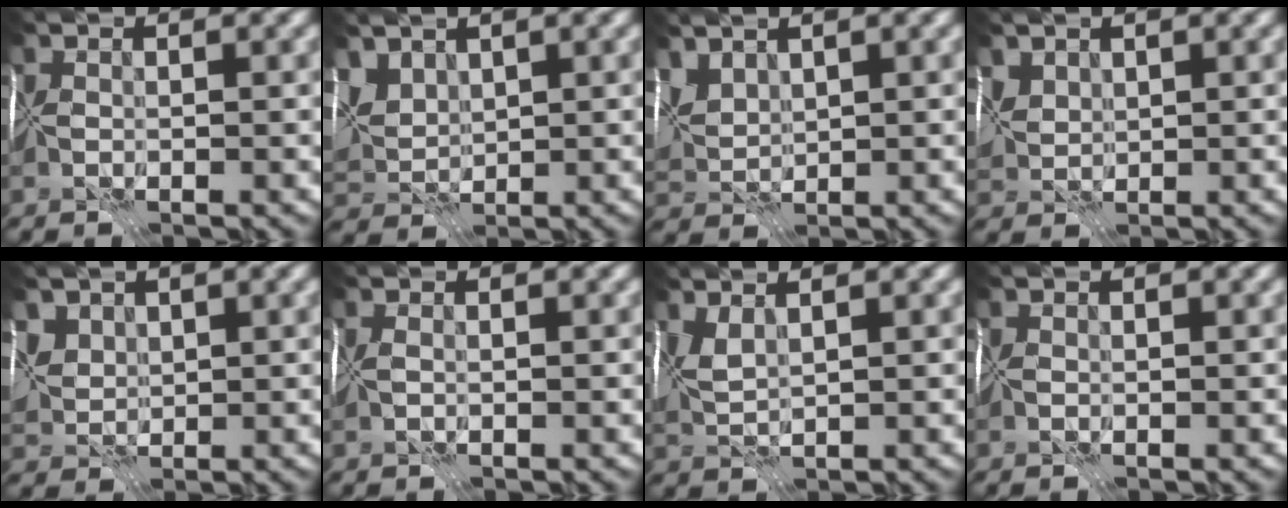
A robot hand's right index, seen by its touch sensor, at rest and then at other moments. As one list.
[{"total": 4.4, "force": [2.8, 2.6, 2.2], "torque": [-0.058, 0.006, 0.059]}, {"total": 3.7, "force": [2.5, 2.0, 1.9], "torque": [-0.053, 0.010, 0.053]}, {"total": 2.4, "force": [1.5, 1.6, 1.0], "torque": [-0.028, 0.005, 0.033]}, {"total": 3.0, "force": [1.7, 2.2, 1.1], "torque": [-0.031, 0.000, 0.046]}, {"total": 0.6, "force": [0.1, 0.3, 0.4], "torque": [-0.011, 0.001, 0.005]}, {"total": 2.1, "force": [1.2, 0.6, 1.6], "torque": [-0.044, 0.005, 0.028]}, {"total": 0.0}]